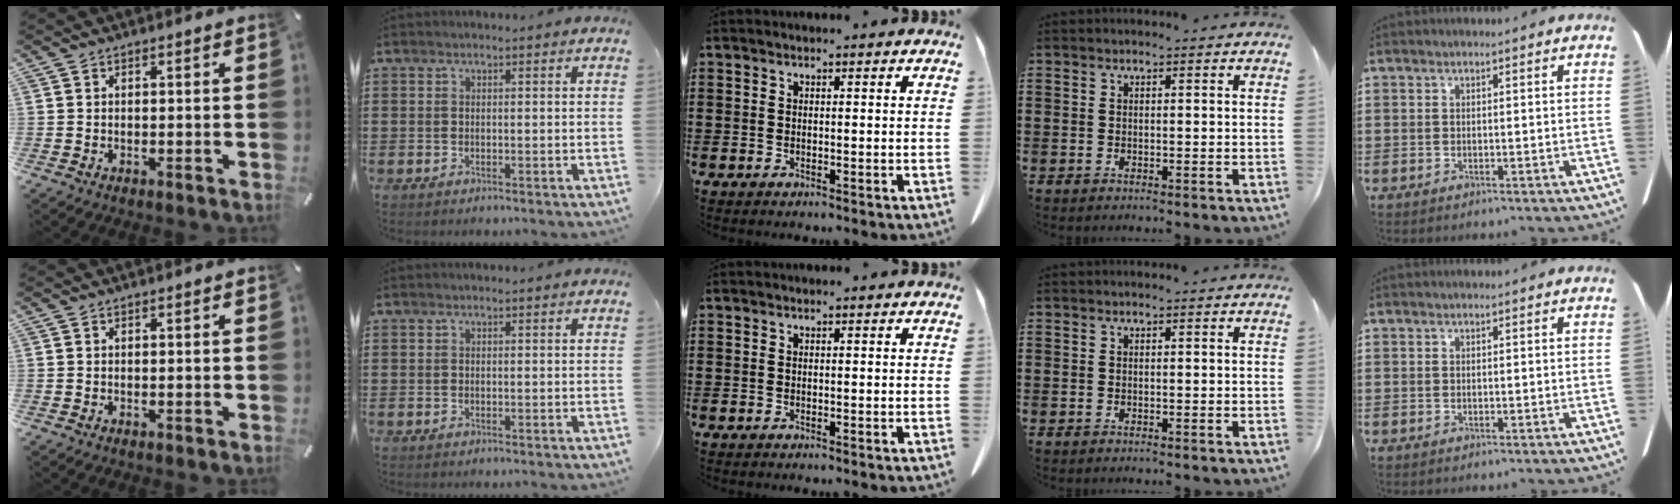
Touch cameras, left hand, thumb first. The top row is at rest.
{}